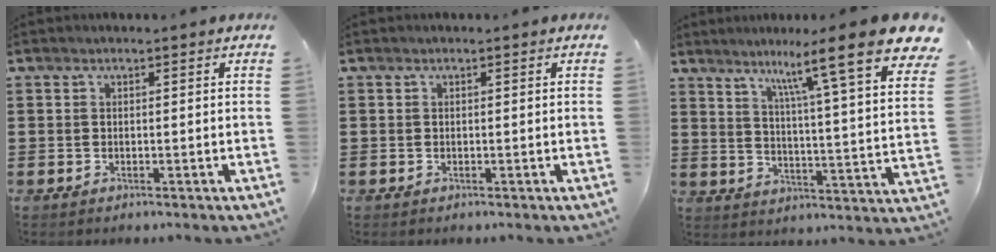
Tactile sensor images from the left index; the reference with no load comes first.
{"total": 0.0}
{"total": 12.5, "force": [8.8, -0.1, 8.9], "torque": [-0.149, -0.070, 0.128]}